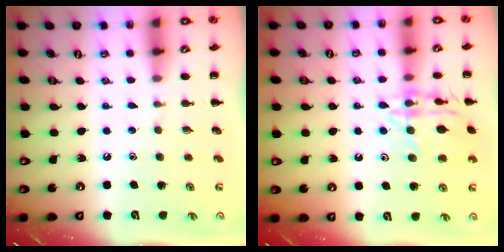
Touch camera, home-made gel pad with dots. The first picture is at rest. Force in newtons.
{"total": 13.9, "press": 13.9, "slide": 0.1}